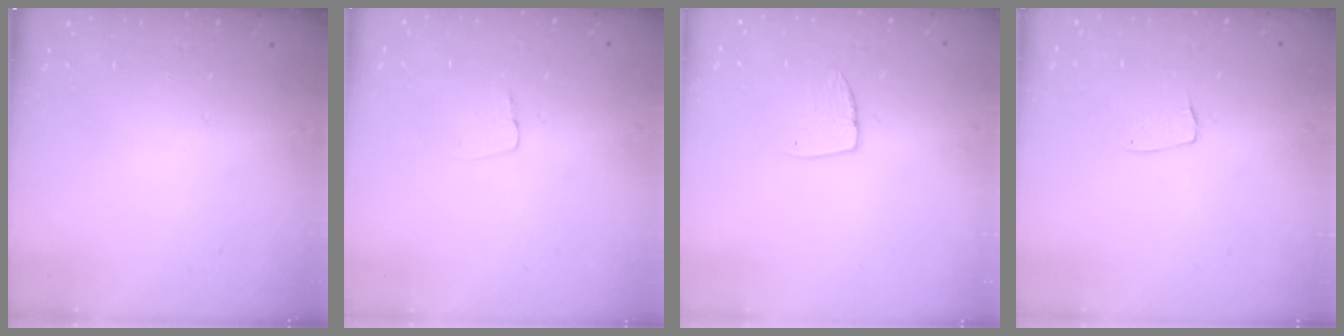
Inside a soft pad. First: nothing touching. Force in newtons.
{"total": 3.4, "press": 3.4, "slide": 0.2}
{"total": 6.1, "press": 6.1, "slide": 0.4}
{"total": 5.2, "press": 5.2, "slide": 0.3}